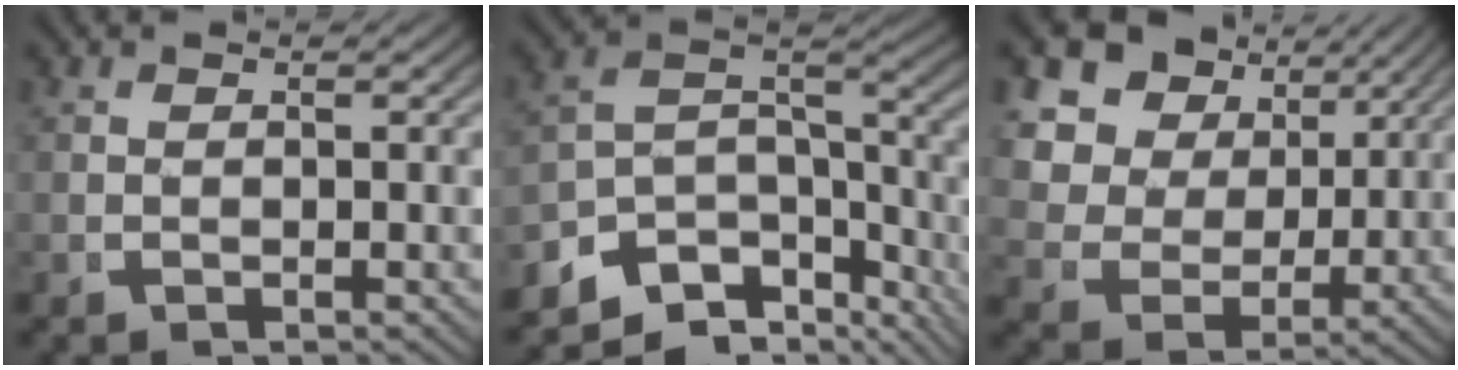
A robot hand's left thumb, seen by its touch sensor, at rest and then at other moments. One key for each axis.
{"total": 10.7, "fx": -4.0, "fy": 6.3, "fz": 7.6, "tx": -0.126, "ty": -0.012, "tz": -0.071}
{"total": 11.9, "fx": 3.0, "fy": 9.4, "fz": 6.6, "tx": -0.161, "ty": -0.027, "tz": 0.053}